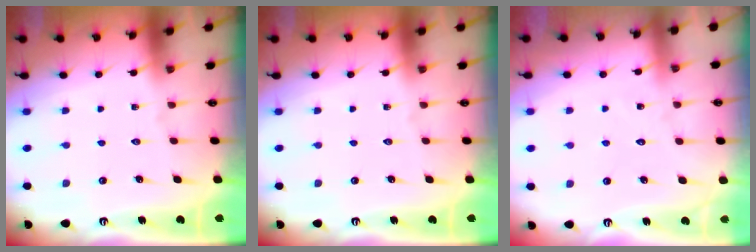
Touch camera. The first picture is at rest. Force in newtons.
{"total": 0.0}
{"total": 4.8, "press": 4.8, "slide": 0.4}